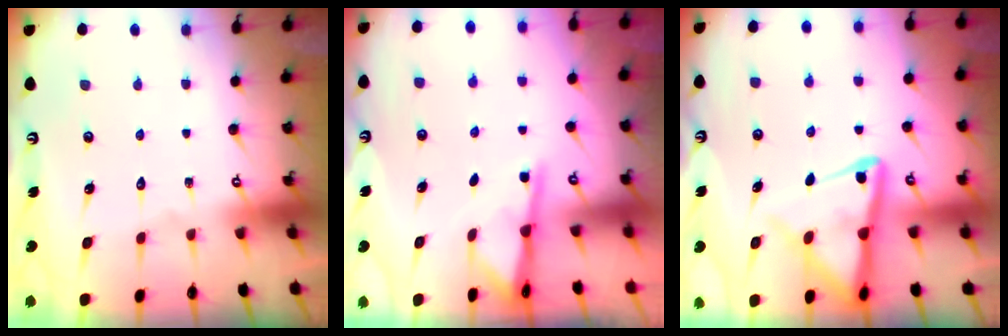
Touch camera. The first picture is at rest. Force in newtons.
{"total": 2.6, "press": 2.6, "slide": 0.4}
{"total": 9.6, "press": 9.5, "slide": 1.1}